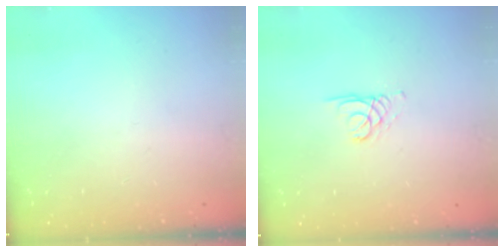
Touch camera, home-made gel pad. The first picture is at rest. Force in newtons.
{"total": 1.4, "press": 1.3, "slide": 0.1}